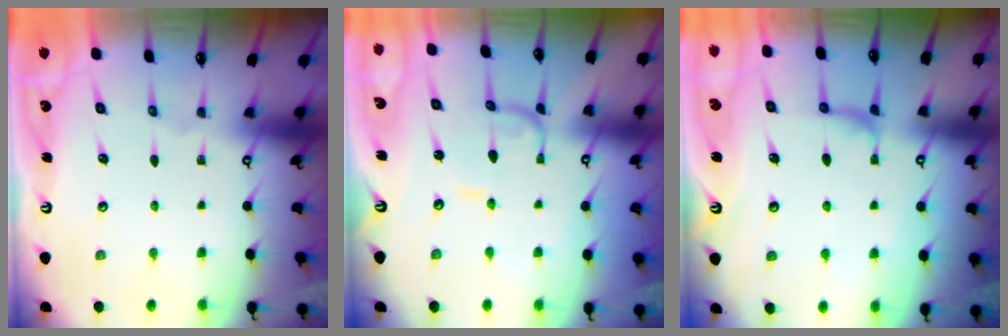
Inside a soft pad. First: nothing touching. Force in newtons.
{"total": 1.6, "press": 1.6, "slide": 0.1}
{"total": 1.7, "press": 1.7, "slide": 0.4}